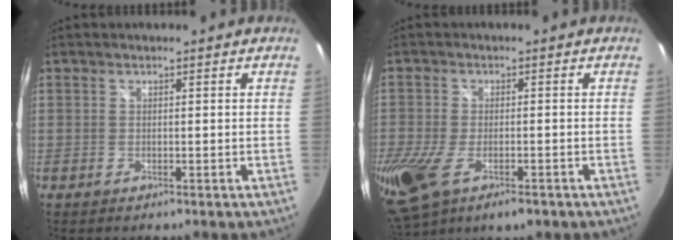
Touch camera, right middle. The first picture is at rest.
{"total": 16.1, "force": [-7.7, 8.2, 11.6], "torque": [-0.279, -0.059, -0.125]}